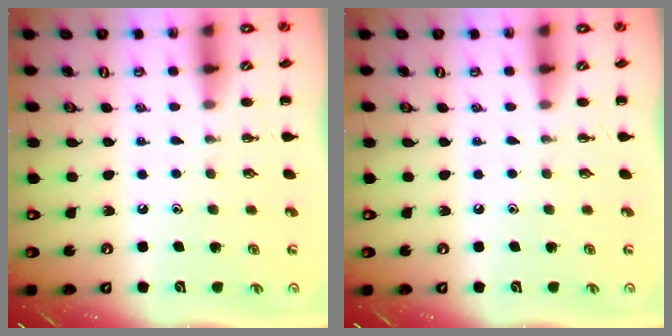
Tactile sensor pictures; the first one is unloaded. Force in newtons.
{"total": 0.0}